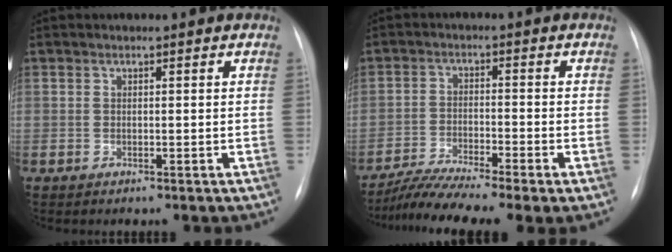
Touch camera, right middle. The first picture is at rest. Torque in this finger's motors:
{"motor_torque": [1.10, -1.04, 0.19, 0.13]}